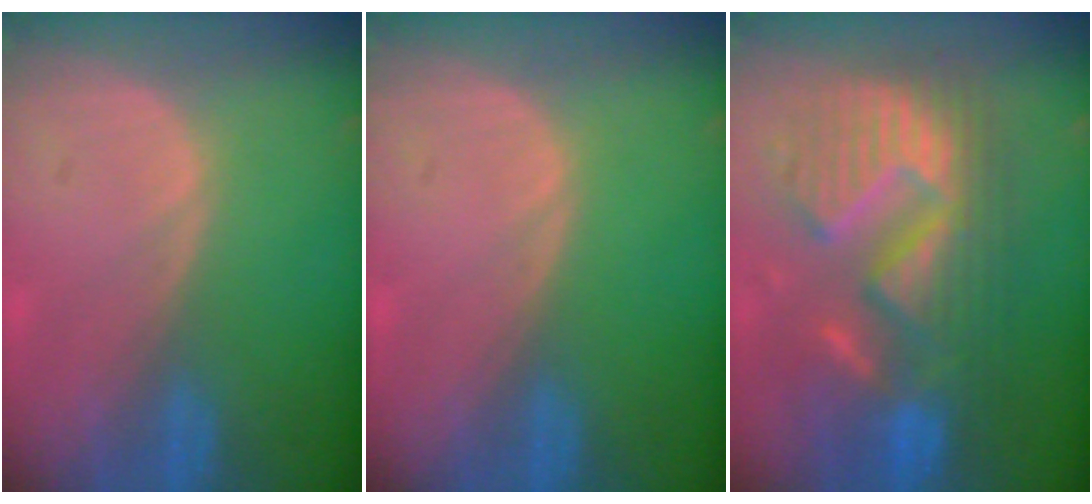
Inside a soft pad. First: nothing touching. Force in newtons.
{"total": 0.0}
{"total": 13.2, "press": 13.2, "slide": 1.3}